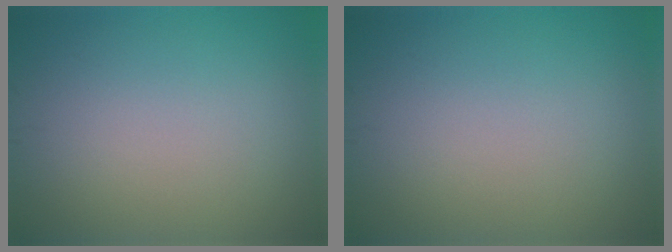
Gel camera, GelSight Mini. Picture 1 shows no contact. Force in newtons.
{"total": 0.0}